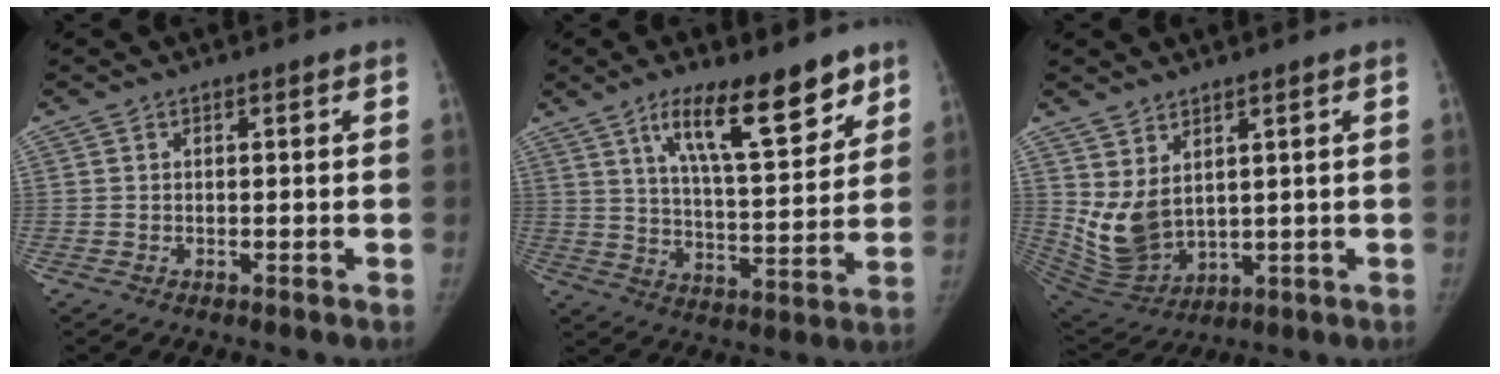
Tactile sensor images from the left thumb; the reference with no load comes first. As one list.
[{"total": 16.2, "force": [10.3, 4.8, 11.7], "torque": [-0.152, -0.055, 0.172]}, {"total": 9.3, "force": [3.2, 5.2, 6.9], "torque": [-0.125, -0.027, 0.086]}]